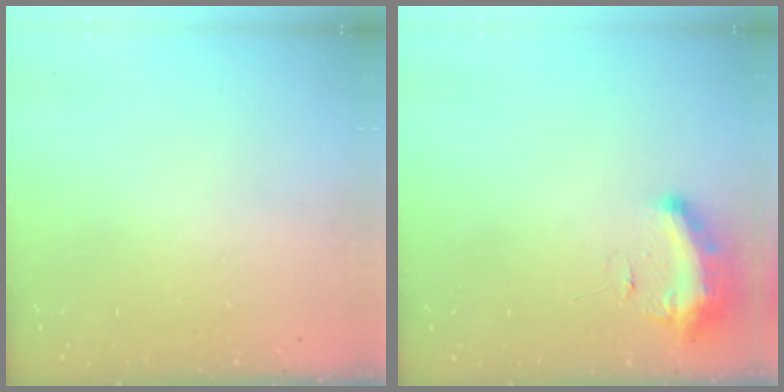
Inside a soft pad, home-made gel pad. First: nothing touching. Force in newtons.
{"total": 9.8, "press": 9.8, "slide": 0.5}